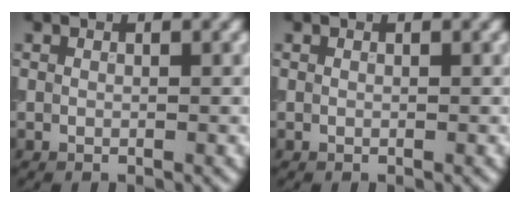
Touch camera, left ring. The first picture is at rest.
{"total": 0.0}